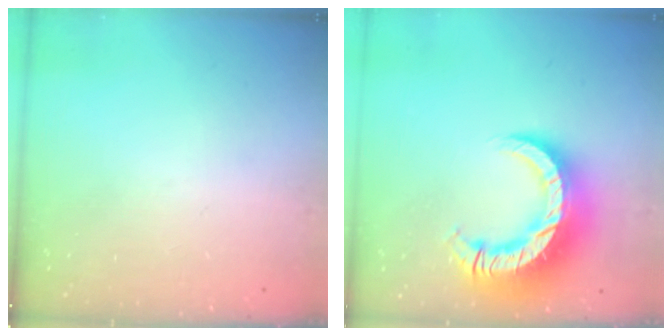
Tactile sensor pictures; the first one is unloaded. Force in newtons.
{"total": 15.7, "press": 15.6, "slide": 1.7}